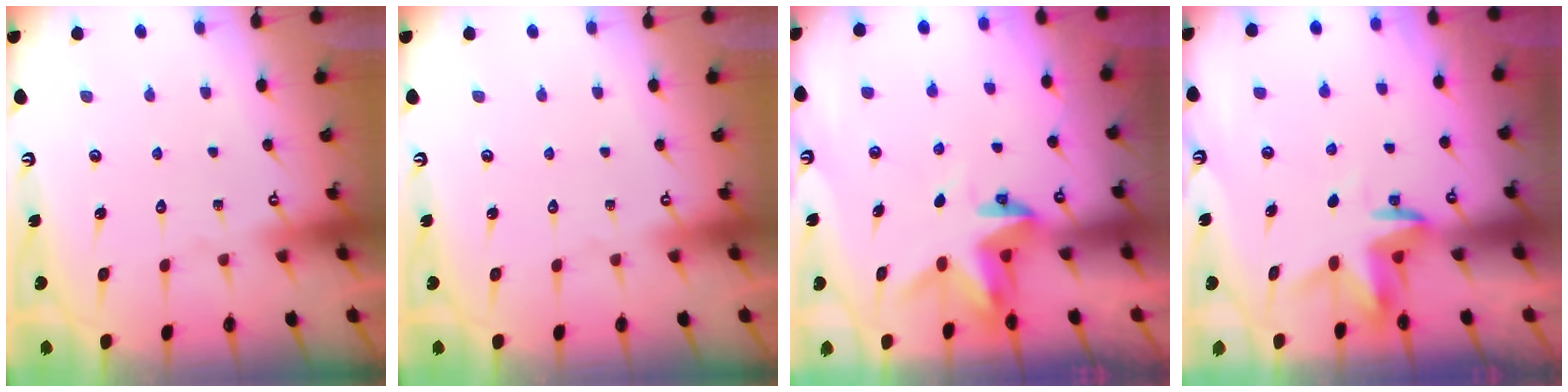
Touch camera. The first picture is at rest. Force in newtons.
{"total": 0.0}
{"total": 3.4, "press": 3.4, "slide": 0.2}
{"total": 3.6, "press": 3.6, "slide": 0.2}